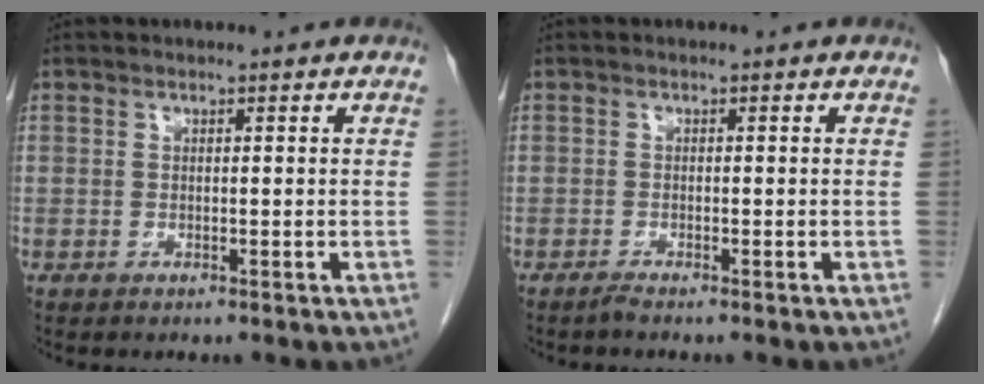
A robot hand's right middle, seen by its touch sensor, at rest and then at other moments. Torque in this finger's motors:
{"motor_torque": [-0.33, -0.02, -0.05, -0.01]}